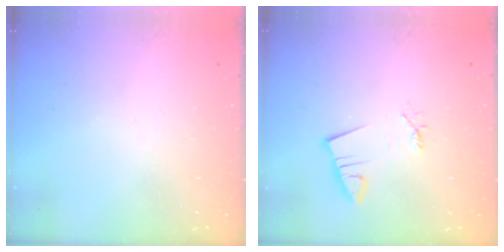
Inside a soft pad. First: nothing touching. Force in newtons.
{"total": 2.4, "press": 2.4, "slide": 0.3}